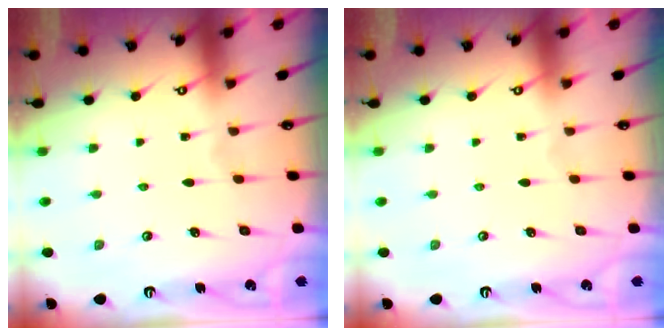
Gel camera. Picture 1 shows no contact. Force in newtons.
{"total": 0.0}